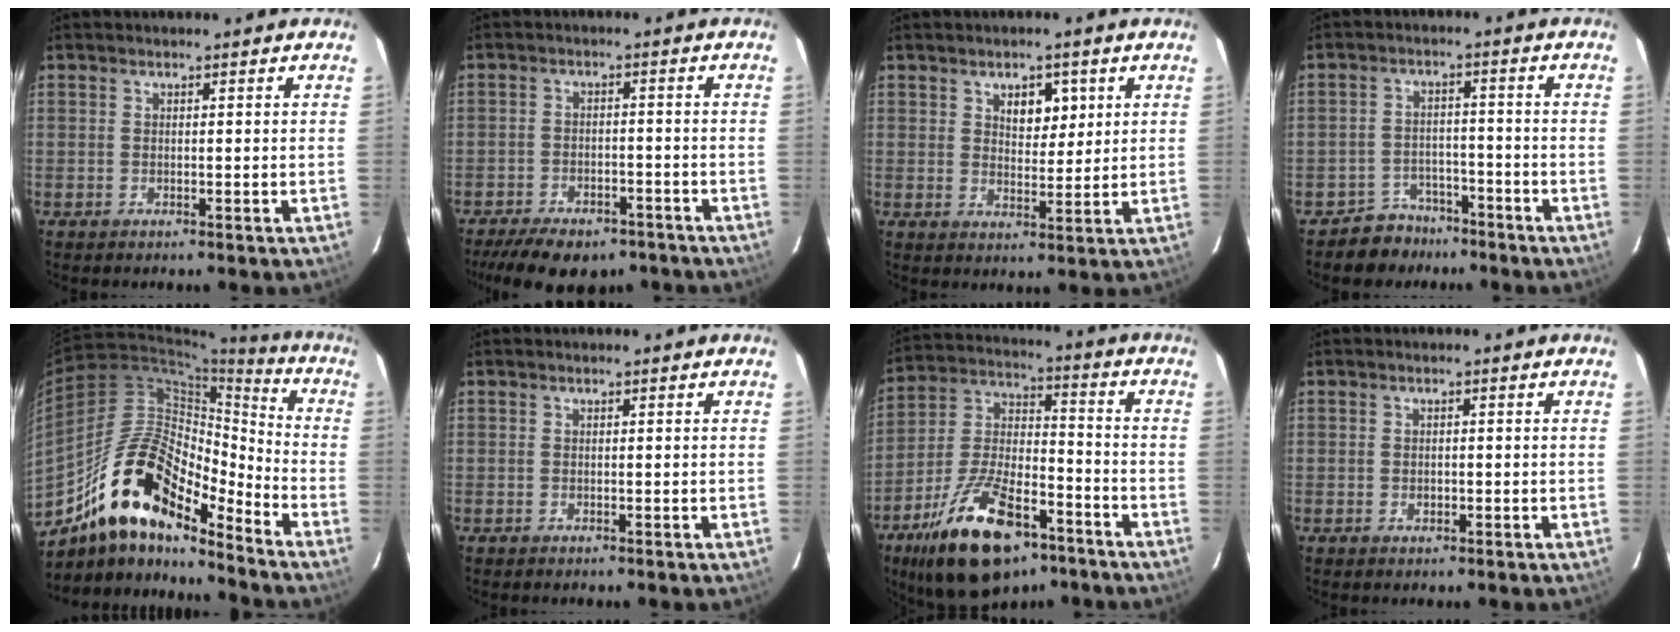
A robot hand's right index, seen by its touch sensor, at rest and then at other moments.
{"total": 14.8, "force": [-11.3, 6.7, 6.9], "torque": [-0.164, -0.015, -0.157]}
{"total": 5.2, "force": [2.3, 3.1, 3.4], "torque": [-0.046, 0.003, 0.040]}
{"total": 6.2, "force": [-4.7, 4.1, -0.1], "torque": [-0.008, 0.029, -0.070]}
{"total": 19.0, "force": [-13.7, 6.7, 11.4], "torque": [-0.200, 0.007, -0.261]}
{"total": 0.0}
{"total": 22.0, "force": [-13.3, 9.8, 14.5], "torque": [-0.277, 0.002, -0.218]}
{"total": 1.4, "force": [-0.3, 1.1, 0.8], "torque": [-0.013, 0.002, -0.004]}